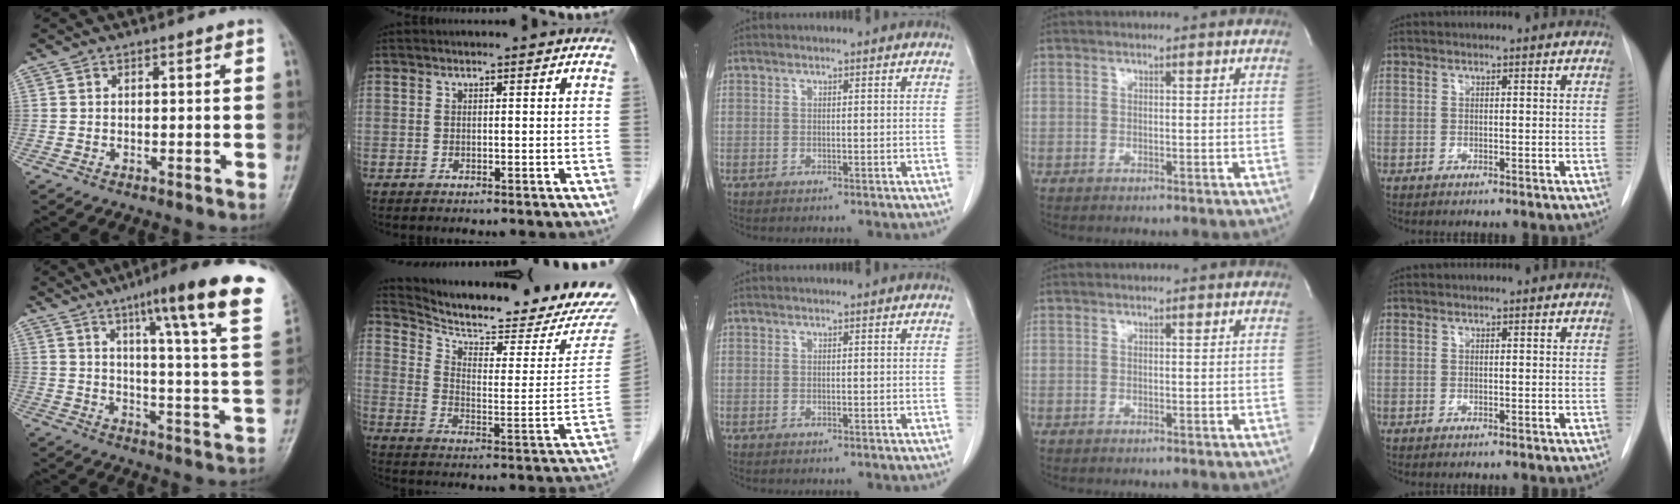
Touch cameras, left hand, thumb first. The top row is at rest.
{"thumb": {"total": 22.1, "force": [12.8, 2.2, 17.9], "torque": [-0.231, -0.041, 0.165]}, "index": {"total": 21.4, "force": [20.6, 0.8, 5.5], "torque": [-0.097, -0.087, 0.277]}}